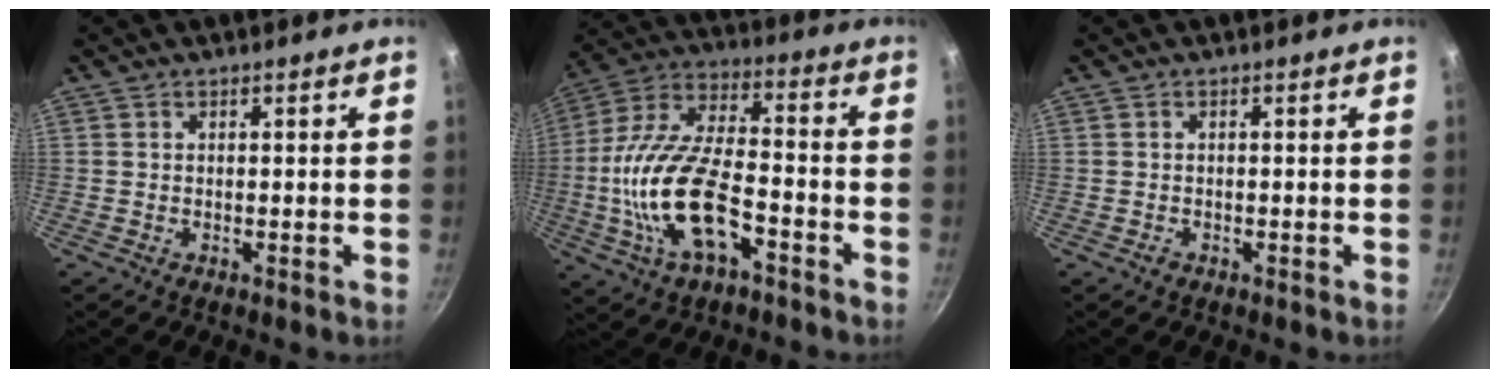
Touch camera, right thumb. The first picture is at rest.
{"total": 19.2, "force": [-6.0, 9.0, 15.9], "torque": [-0.302, 0.035, -0.121]}
{"total": 0.8, "force": [-0.5, 0.6, 0.3], "torque": [-0.005, 0.002, -0.007]}